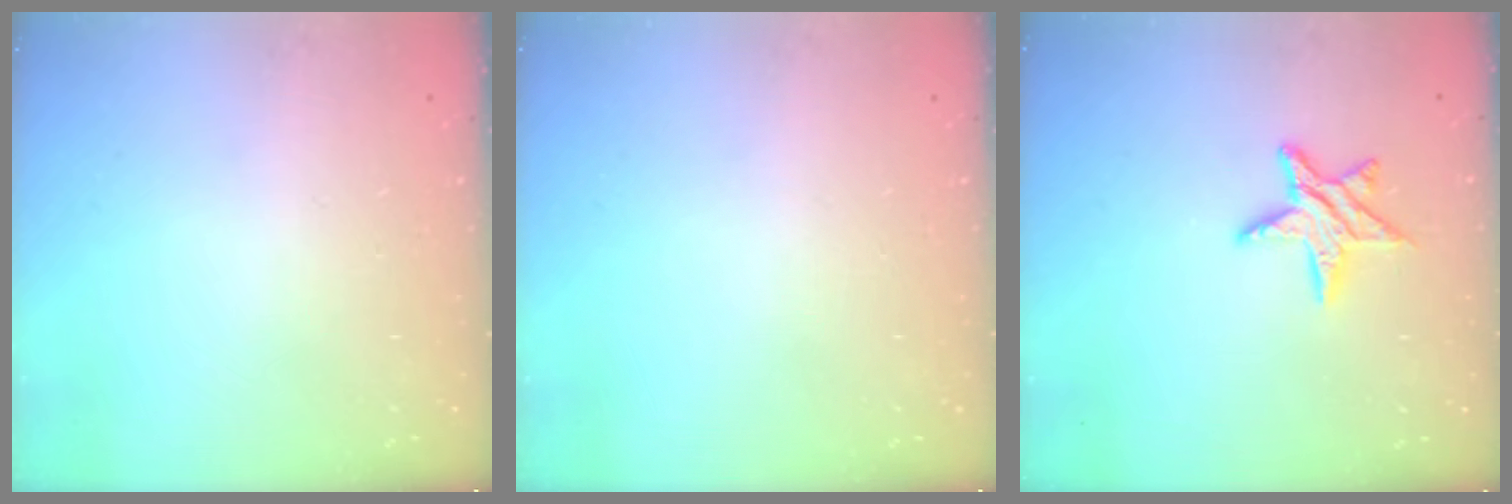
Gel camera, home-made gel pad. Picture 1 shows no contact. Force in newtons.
{"total": 0.0}
{"total": 8.9, "press": 8.9, "slide": 0.4}